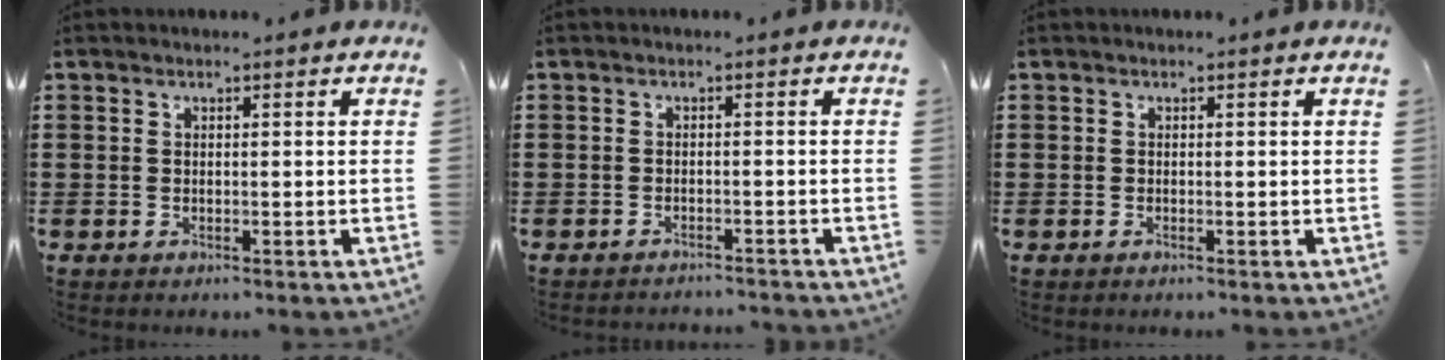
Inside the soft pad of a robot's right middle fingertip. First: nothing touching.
{"total": 1.3, "force": [-1.3, -0.1, 0.1], "torque": [-0.006, 0.001, -0.025]}
{"total": 0.0}